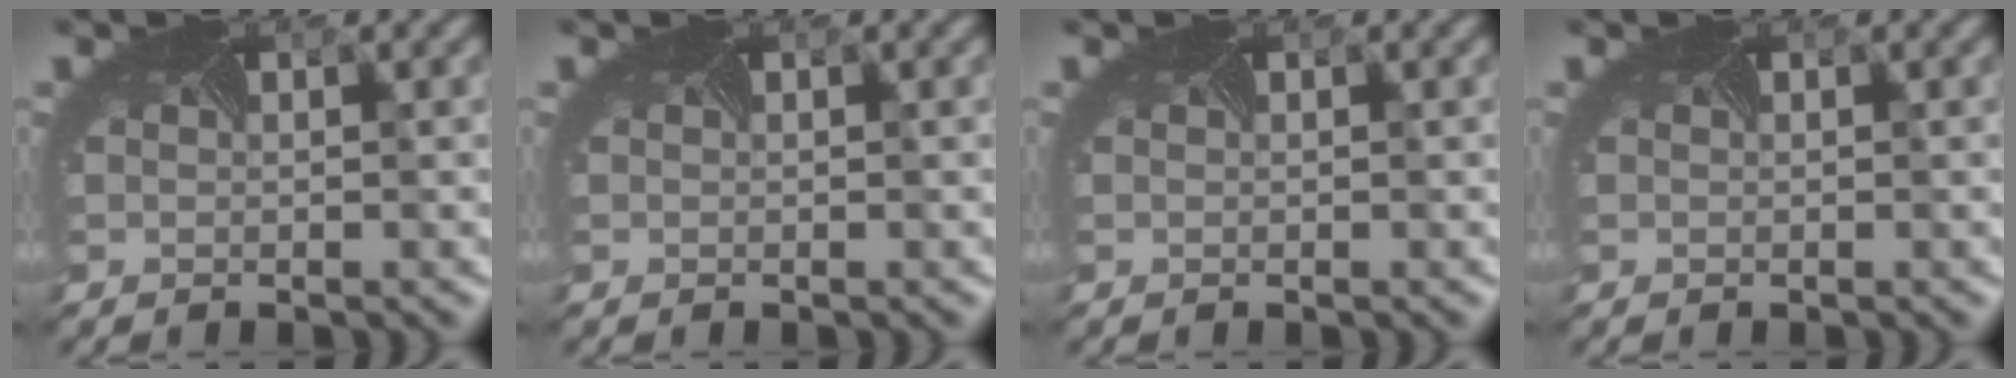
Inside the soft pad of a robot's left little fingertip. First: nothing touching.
{"total": 0.0}
{"total": 0.0}
{"total": 0.0}